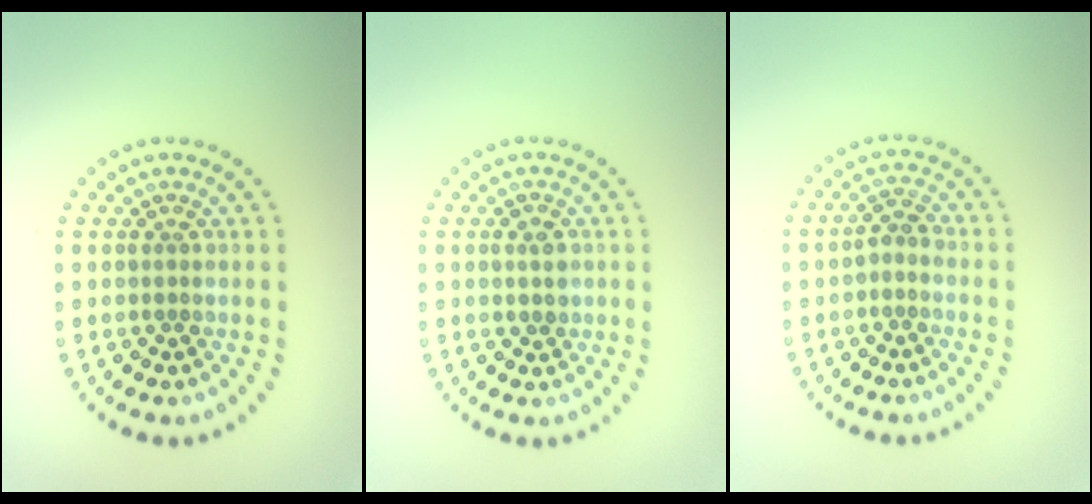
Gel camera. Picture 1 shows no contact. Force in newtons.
{"total": 1.4, "press": 1.4, "slide": 0.3}
{"total": 1.3, "press": 1.2, "slide": 0.7}